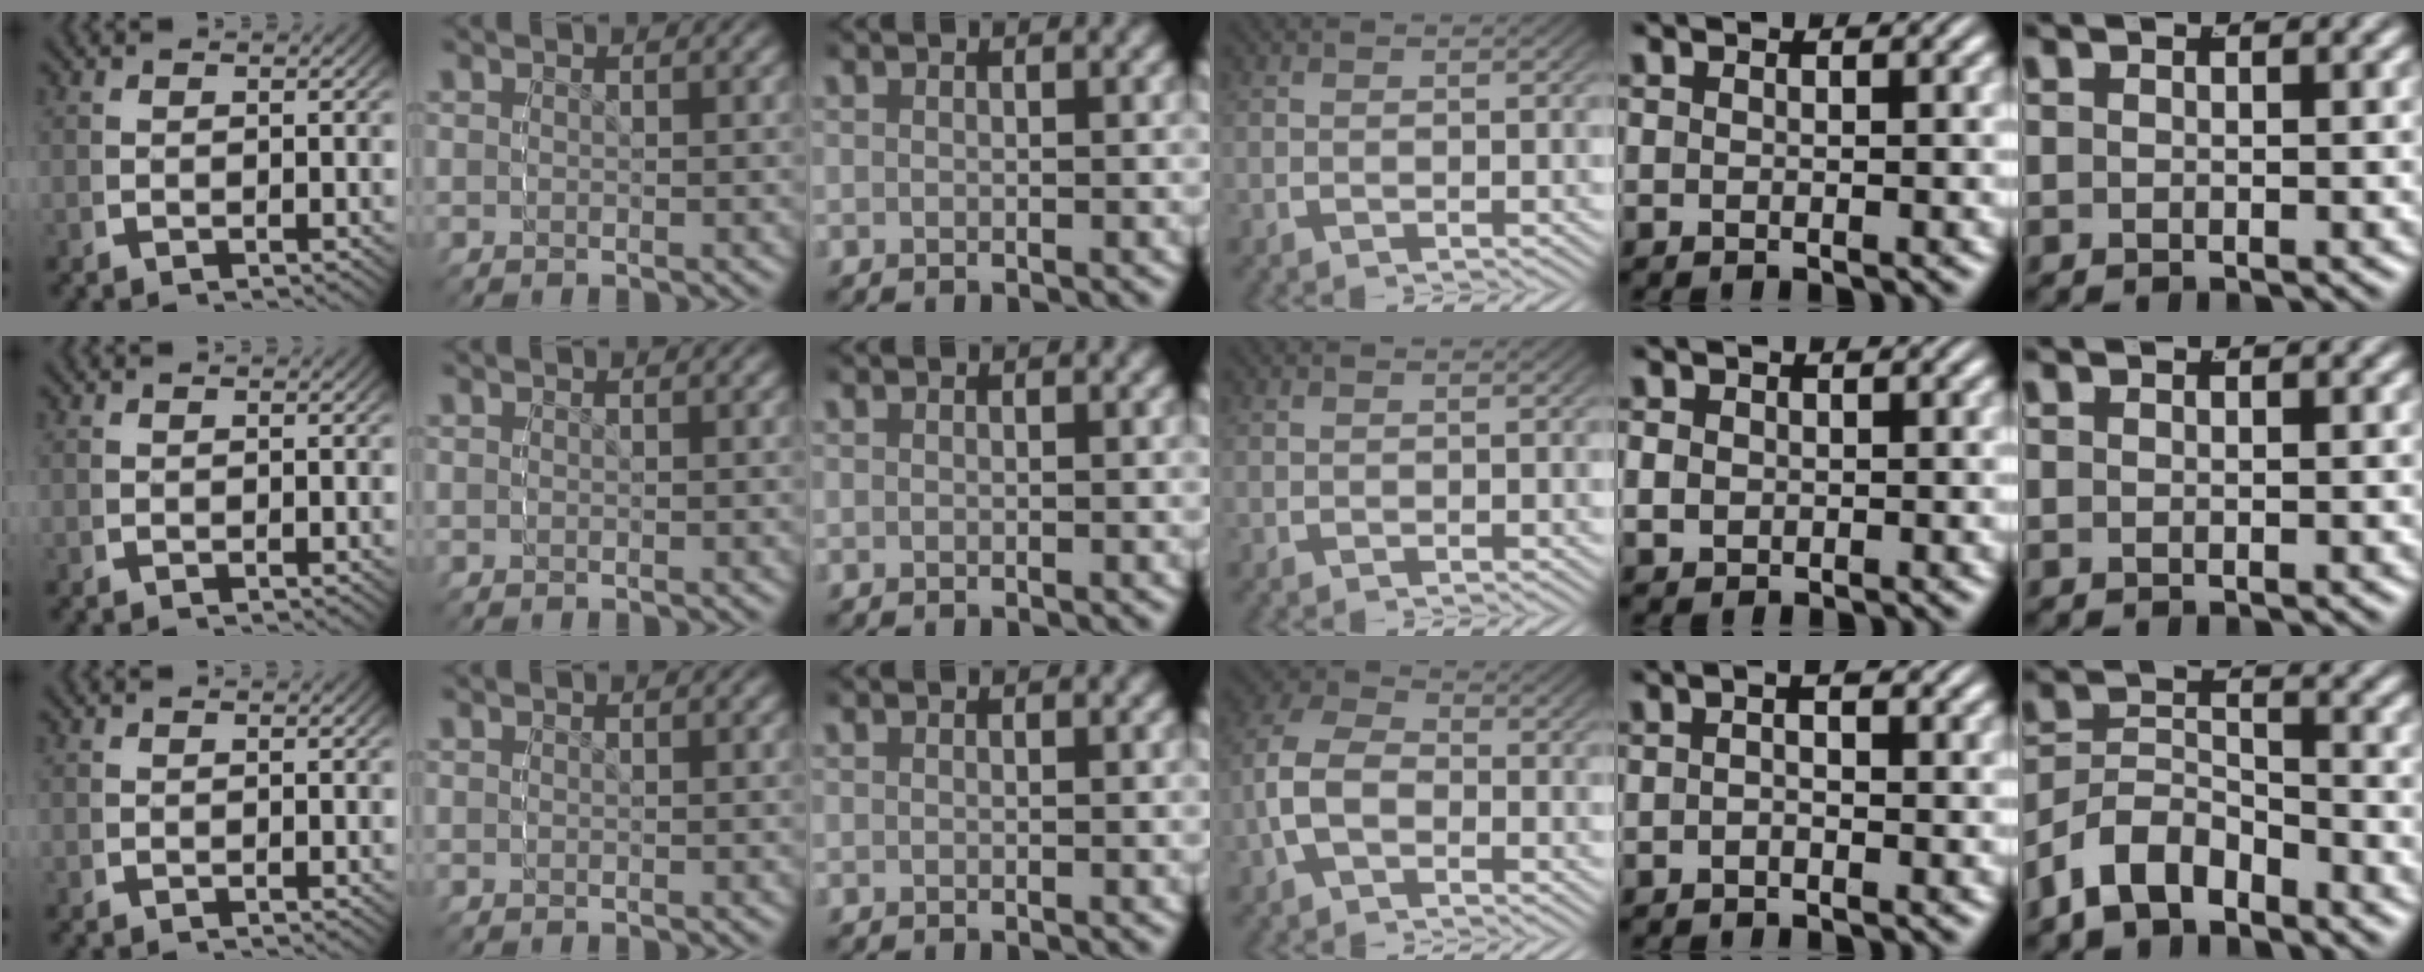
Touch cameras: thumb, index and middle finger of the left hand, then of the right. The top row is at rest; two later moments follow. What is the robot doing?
{"motion": "grasp_and_lifting", "object": "cloth"}